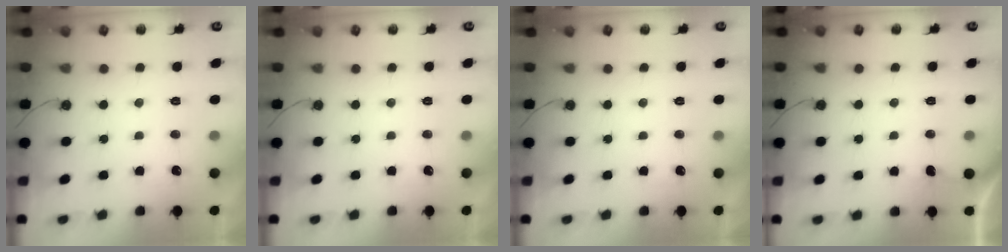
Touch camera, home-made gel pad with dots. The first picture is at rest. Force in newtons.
{"total": 0.0}
{"total": 0.0}
{"total": 2.5, "press": 2.5, "slide": 0.4}